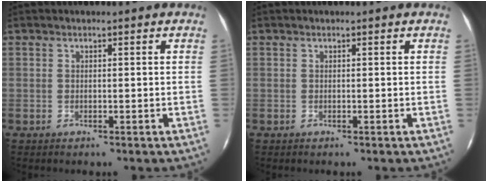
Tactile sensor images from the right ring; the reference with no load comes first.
{"total": 0.0}